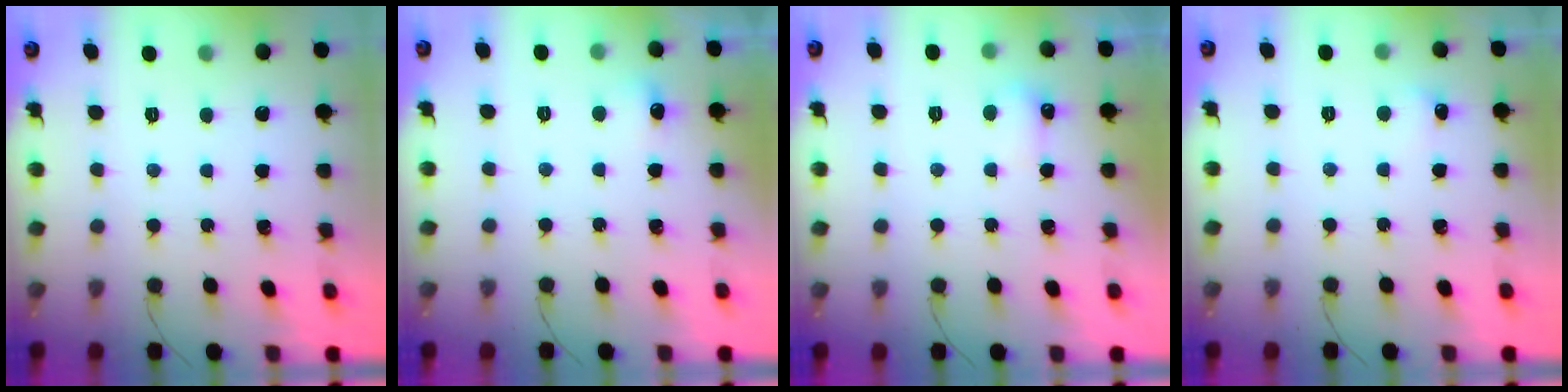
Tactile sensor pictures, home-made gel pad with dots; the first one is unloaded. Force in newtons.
{"total": 5.0, "press": 4.8, "slide": 1.4}
{"total": 4.1, "press": 3.9, "slide": 1.1}
{"total": 4.0, "press": 3.9, "slide": 1.2}